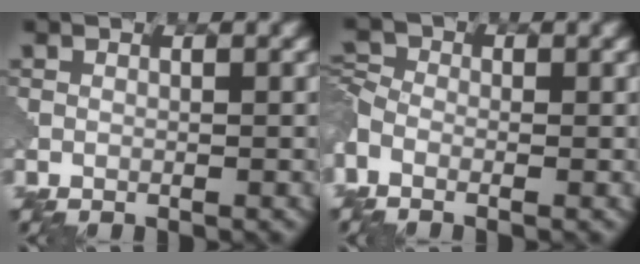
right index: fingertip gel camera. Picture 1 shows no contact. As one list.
[{"total": 2.2, "force": [-0.9, 1.6, 1.2], "torque": [-0.036, 0.003, -0.032]}]